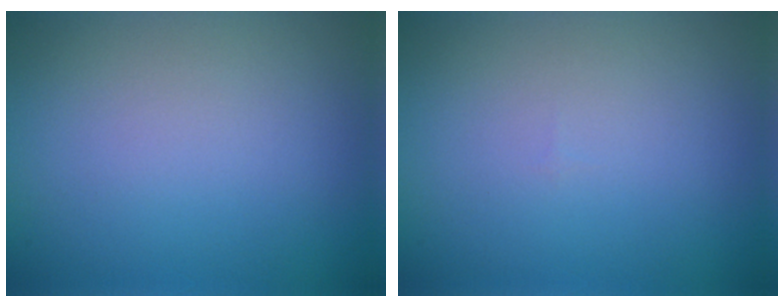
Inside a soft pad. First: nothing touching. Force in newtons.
{"total": 0.0}